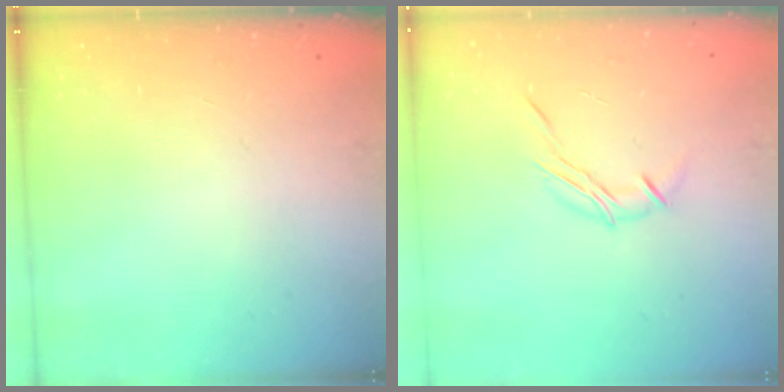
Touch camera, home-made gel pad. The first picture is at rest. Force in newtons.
{"total": 7.2, "press": 7.1, "slide": 1.3}